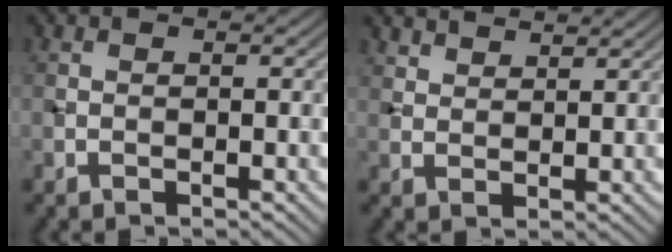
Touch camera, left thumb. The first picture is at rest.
{"total": 4.0, "force": [3.6, 1.2, 1.4], "torque": [-0.028, -0.012, 0.082]}